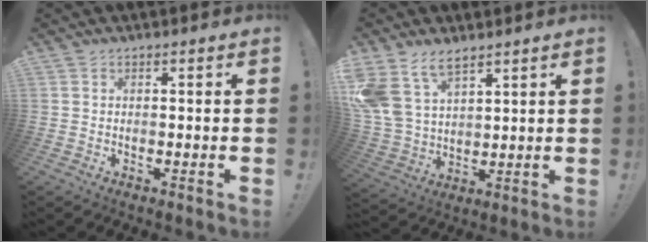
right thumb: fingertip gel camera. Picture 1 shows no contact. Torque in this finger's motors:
{"motor_torque": [-0.33, 1.28, 0.34, 0.37, 0.17]}